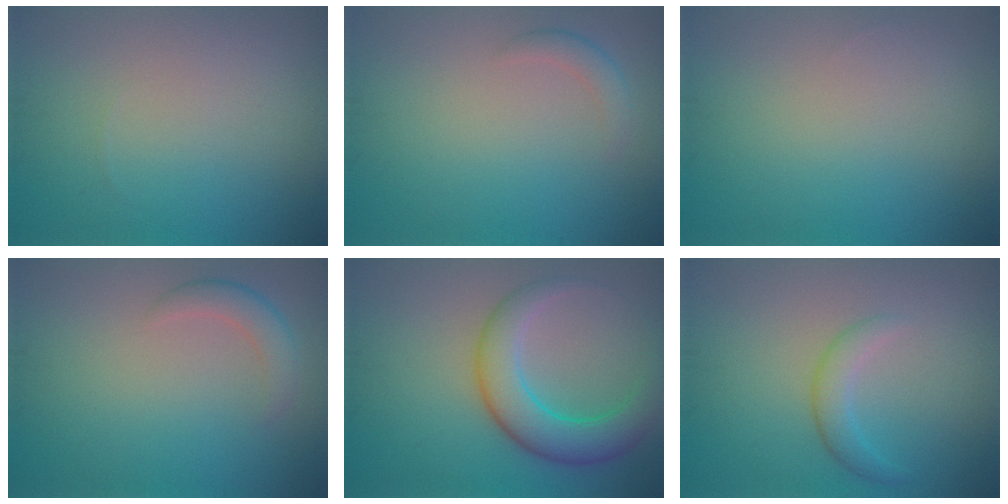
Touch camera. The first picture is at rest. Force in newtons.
{"total": 1.4, "press": 1.4, "slide": 0.1}
{"total": 0.0}
{"total": 2.1, "press": 2.1, "slide": 0.2}
{"total": 5.9, "press": 5.9, "slide": 0.2}
{"total": 2.1, "press": 2.1, "slide": 0.1}